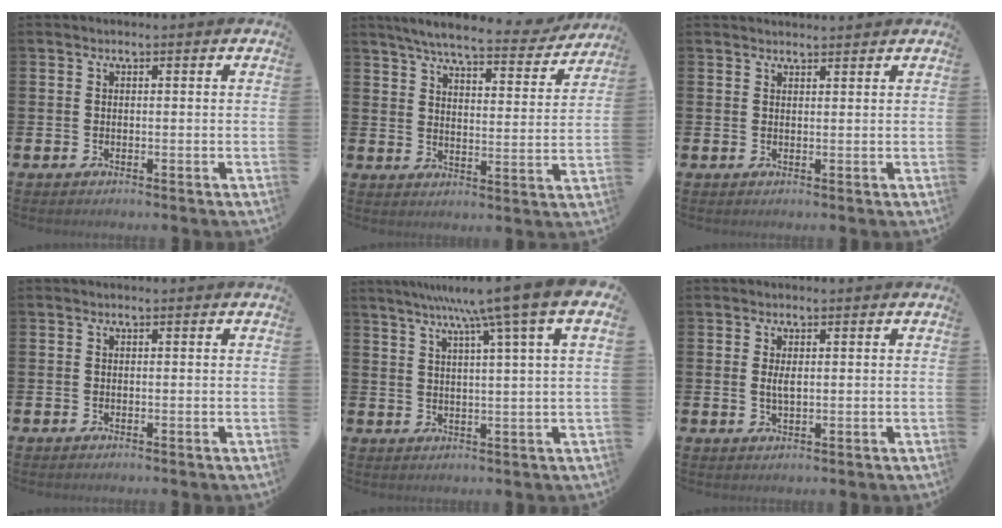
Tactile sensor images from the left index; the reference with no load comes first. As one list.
[{"total": 6.5, "force": [6.0, 0.8, 2.5], "torque": [-0.061, -0.038, 0.097]}, {"total": 1.6, "force": [1.6, 0.1, 0.0], "torque": [0.013, -0.010, 0.027]}, {"total": 0.0}, {"total": 7.7, "force": [5.1, -1.1, 5.7], "torque": [-0.115, -0.020, 0.080]}, {"total": 1.8, "force": [0.4, 0.6, 1.7], "torque": [-0.034, 0.002, 0.006]}]